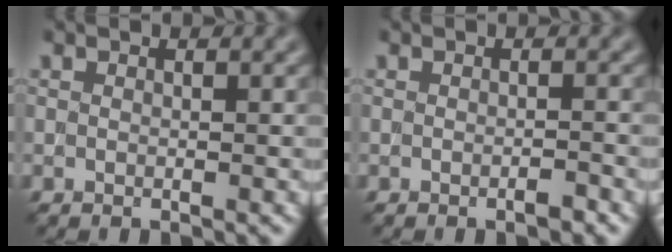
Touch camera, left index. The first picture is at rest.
{"total": 1.0, "force": [-0.6, 0.1, 0.8], "torque": [-0.011, -0.002, -0.011]}